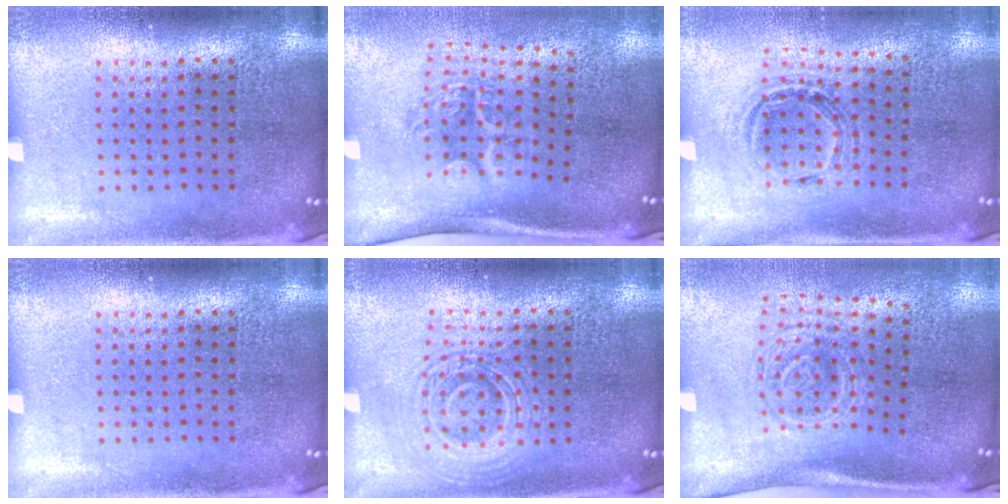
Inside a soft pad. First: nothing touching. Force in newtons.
{"total": 1.9, "press": 1.2, "slide": 1.4}
{"total": 1.0, "press": 1.0, "slide": 0.1}
{"total": 0.0}
{"total": 1.8, "press": 1.7, "slide": 0.4}
{"total": 1.7, "press": 1.2, "slide": 1.2}